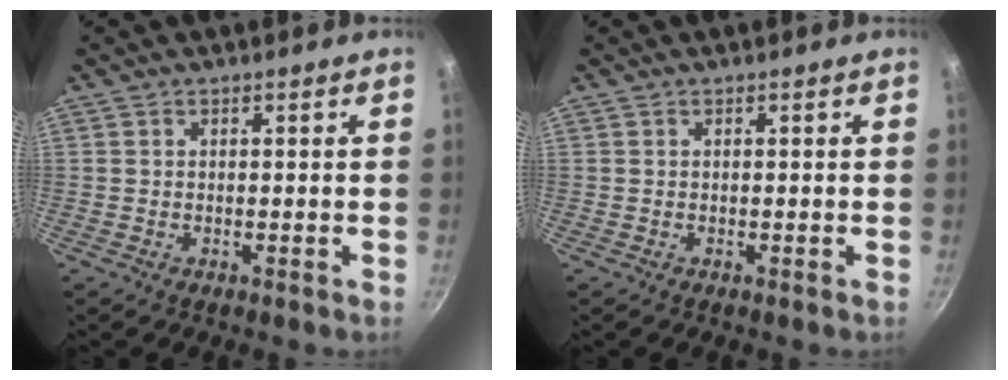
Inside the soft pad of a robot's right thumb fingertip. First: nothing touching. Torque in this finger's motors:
{"motor_torque": [-0.13, -0.17, -0.29, -0.08, -0.02]}